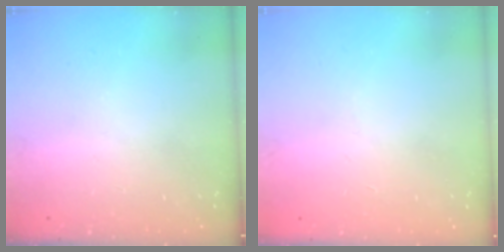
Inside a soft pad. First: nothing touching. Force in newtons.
{"total": 1.0, "press": 0.9, "slide": 0.3}